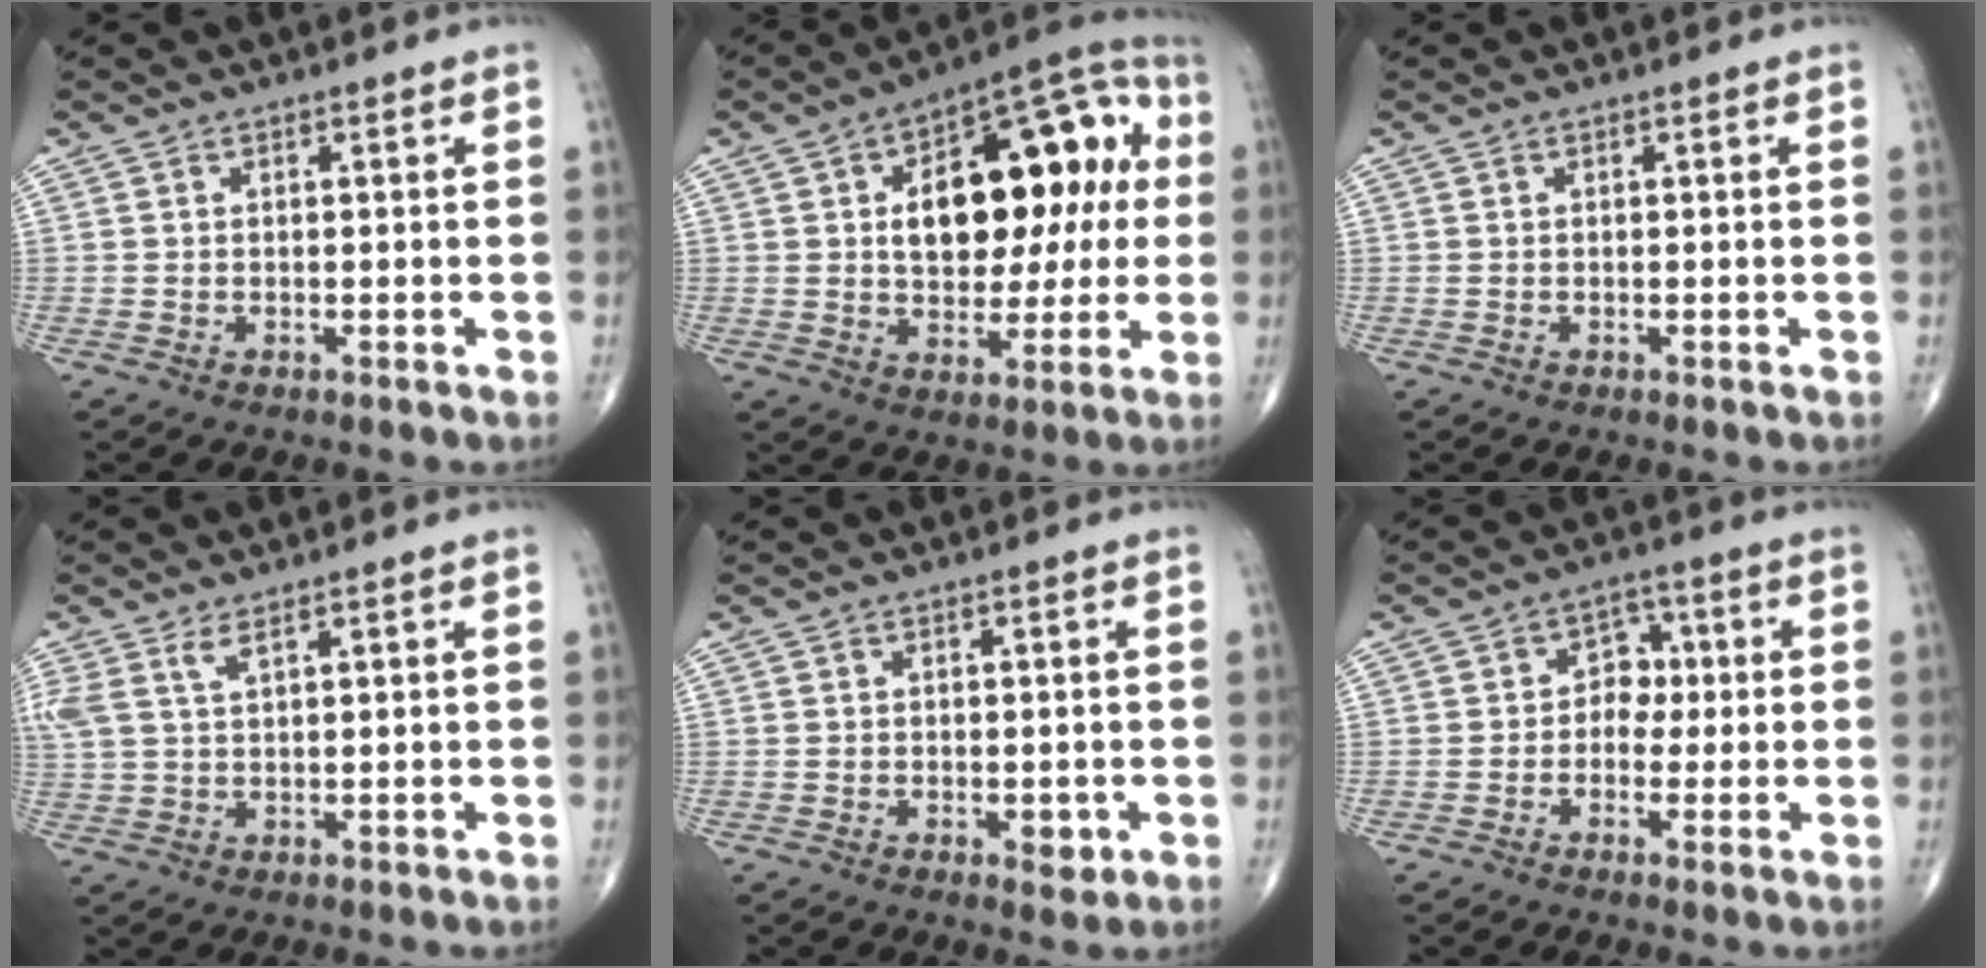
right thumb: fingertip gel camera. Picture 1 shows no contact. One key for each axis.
{"total": 23.0, "fx": 3.4, "fy": 12.7, "fz": 18.8, "tx": -0.226, "ty": 0.031, "tz": 0.047}
{"total": 0.0}
{"total": 4.2, "fx": 2.6, "fy": 1.2, "fz": 3.1, "tx": -0.080, "ty": 0.000, "tz": 0.062}
{"total": 2.5, "fx": -0.8, "fy": 1.5, "fz": 1.9, "tx": -0.016, "ty": 0.000, "tz": -0.007}
{"total": 5.3, "fx": 0.0, "fy": 4.2, "fz": 3.2, "tx": -0.007, "ty": 0.012, "tz": -0.011}